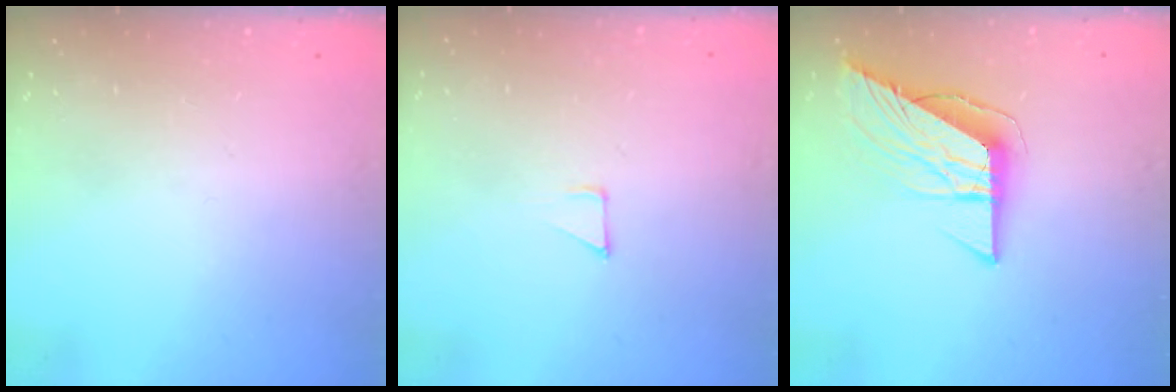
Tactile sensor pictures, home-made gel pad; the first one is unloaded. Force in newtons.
{"total": 2.8, "press": 2.8, "slide": 0.2}
{"total": 10.6, "press": 10.5, "slide": 1.1}